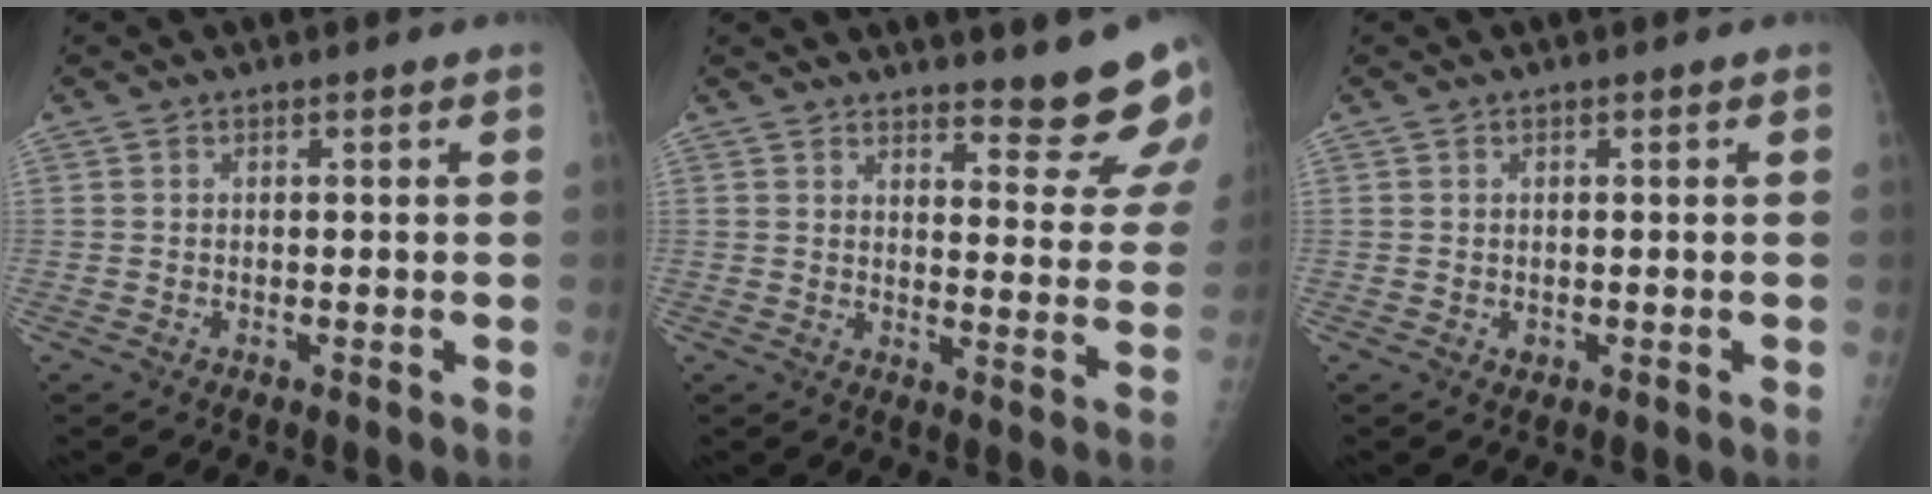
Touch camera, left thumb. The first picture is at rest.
{"total": 12.5, "force": [11.2, 2.4, 5.0], "torque": [-0.029, -0.099, 0.126]}
{"total": 0.8, "force": [-0.1, 0.8, 0.3], "torque": [-0.002, 0.000, 0.002]}